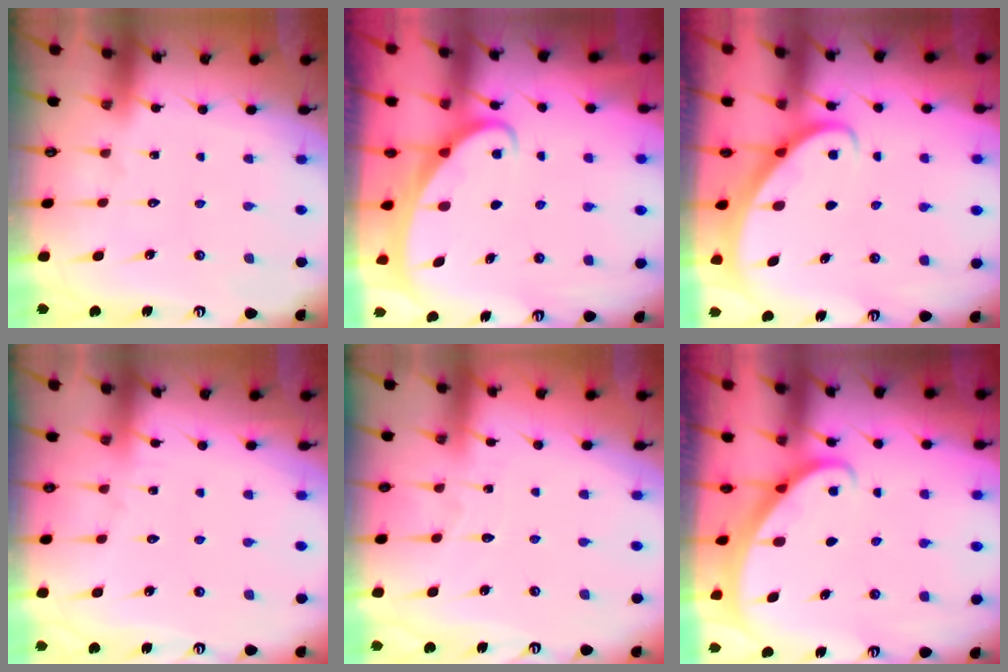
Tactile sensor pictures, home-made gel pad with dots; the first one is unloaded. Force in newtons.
{"total": 2.0, "press": 2.0, "slide": 0.0}
{"total": 2.7, "press": 2.7, "slide": 0.2}
{"total": 2.5, "press": 2.5, "slide": 0.4}
{"total": 2.1, "press": 2.1, "slide": 0.3}
{"total": 1.7, "press": 1.7, "slide": 0.1}